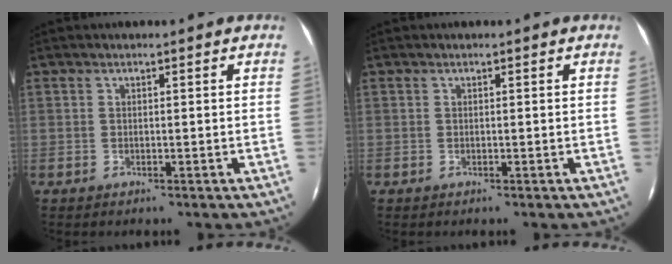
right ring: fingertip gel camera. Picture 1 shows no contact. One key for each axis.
{"total": 0.0}